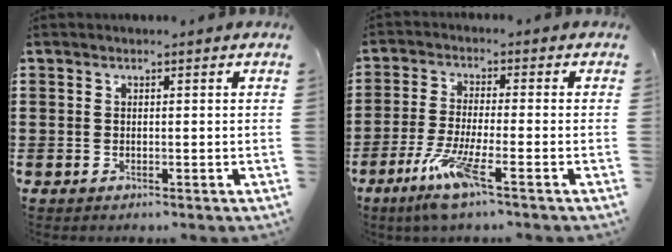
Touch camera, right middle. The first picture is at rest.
{"total": 7.6, "force": [-4.2, 0.8, 6.3], "torque": [-0.131, -0.011, -0.077]}